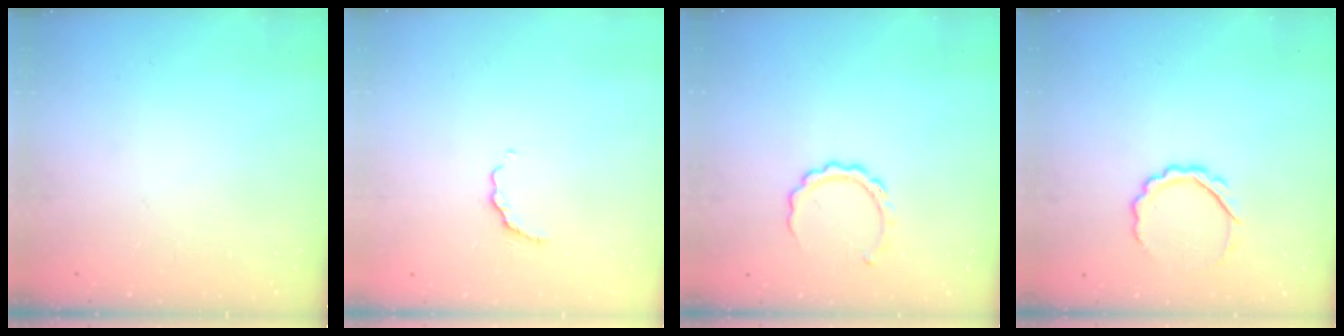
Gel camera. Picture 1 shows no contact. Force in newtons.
{"total": 3.4, "press": 3.3, "slide": 0.6}
{"total": 6.3, "press": 6.3, "slide": 0.6}
{"total": 6.0, "press": 6.0, "slide": 0.4}